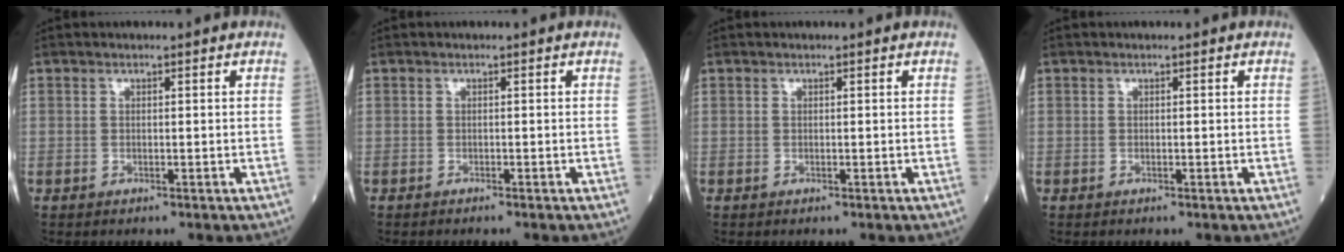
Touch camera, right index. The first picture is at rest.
{"total": 1.1, "force": [-0.9, -0.1, 0.5], "torque": [-0.005, 0.001, -0.013]}
{"total": 0.0}
{"total": 0.0}